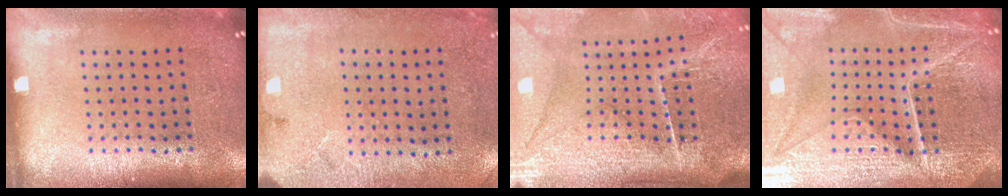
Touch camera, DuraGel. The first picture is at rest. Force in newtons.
{"total": 2.7, "press": 2.2, "slide": 1.6}
{"total": 4.7, "press": 4.0, "slide": 2.5}
{"total": 6.1, "press": 5.4, "slide": 2.7}